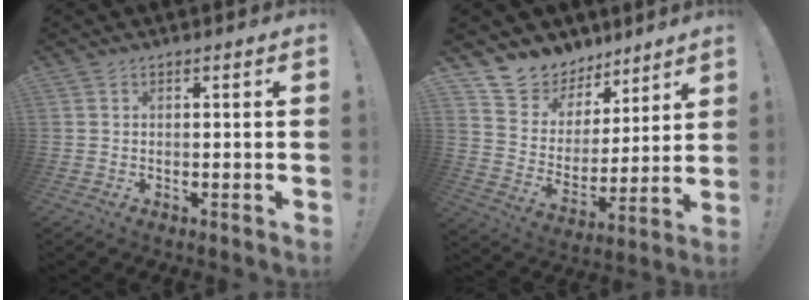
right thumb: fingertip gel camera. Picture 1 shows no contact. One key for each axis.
{"total": 10.7, "fx": 8.6, "fy": 6.2, "fz": 0.6, "tx": -0.023, "ty": -0.078, "tz": 0.163}